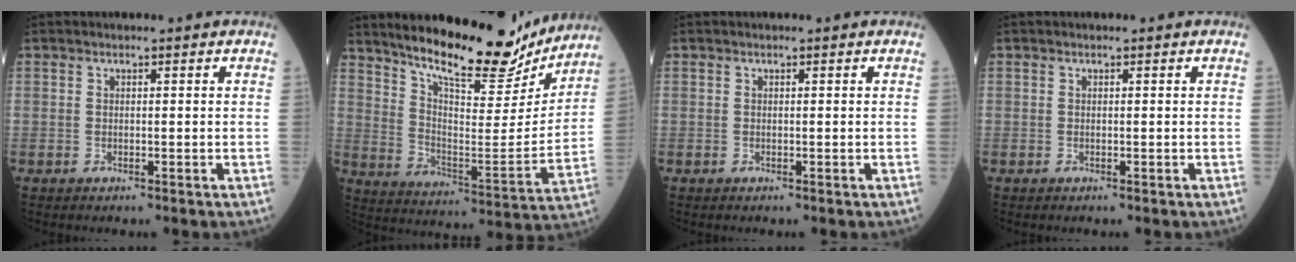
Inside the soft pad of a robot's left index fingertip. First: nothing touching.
{"total": 20.2, "force": [17.6, 3.9, 9.1], "torque": [-0.147, -0.024, 0.265]}
{"total": 0.0}
{"total": 0.0}